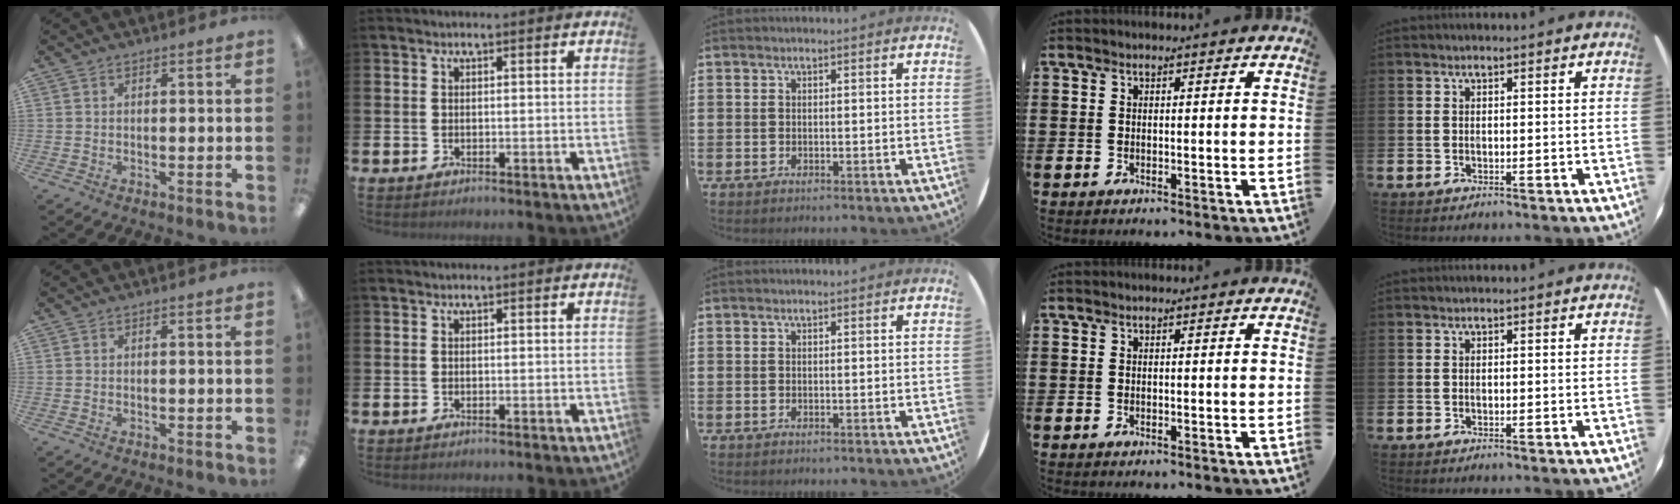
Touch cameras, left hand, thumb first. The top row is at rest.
{}